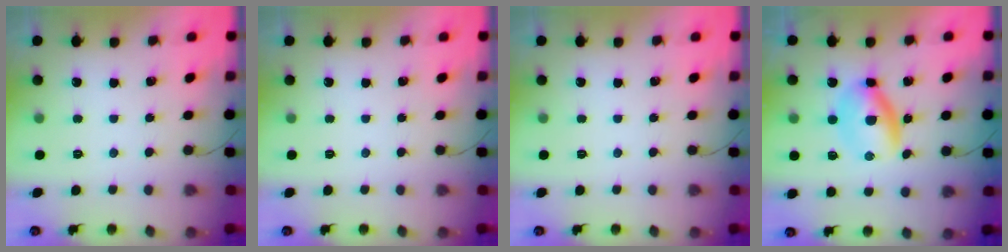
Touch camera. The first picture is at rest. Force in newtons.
{"total": 0.0}
{"total": 0.0}
{"total": 6.5, "press": 6.4, "slide": 0.9}